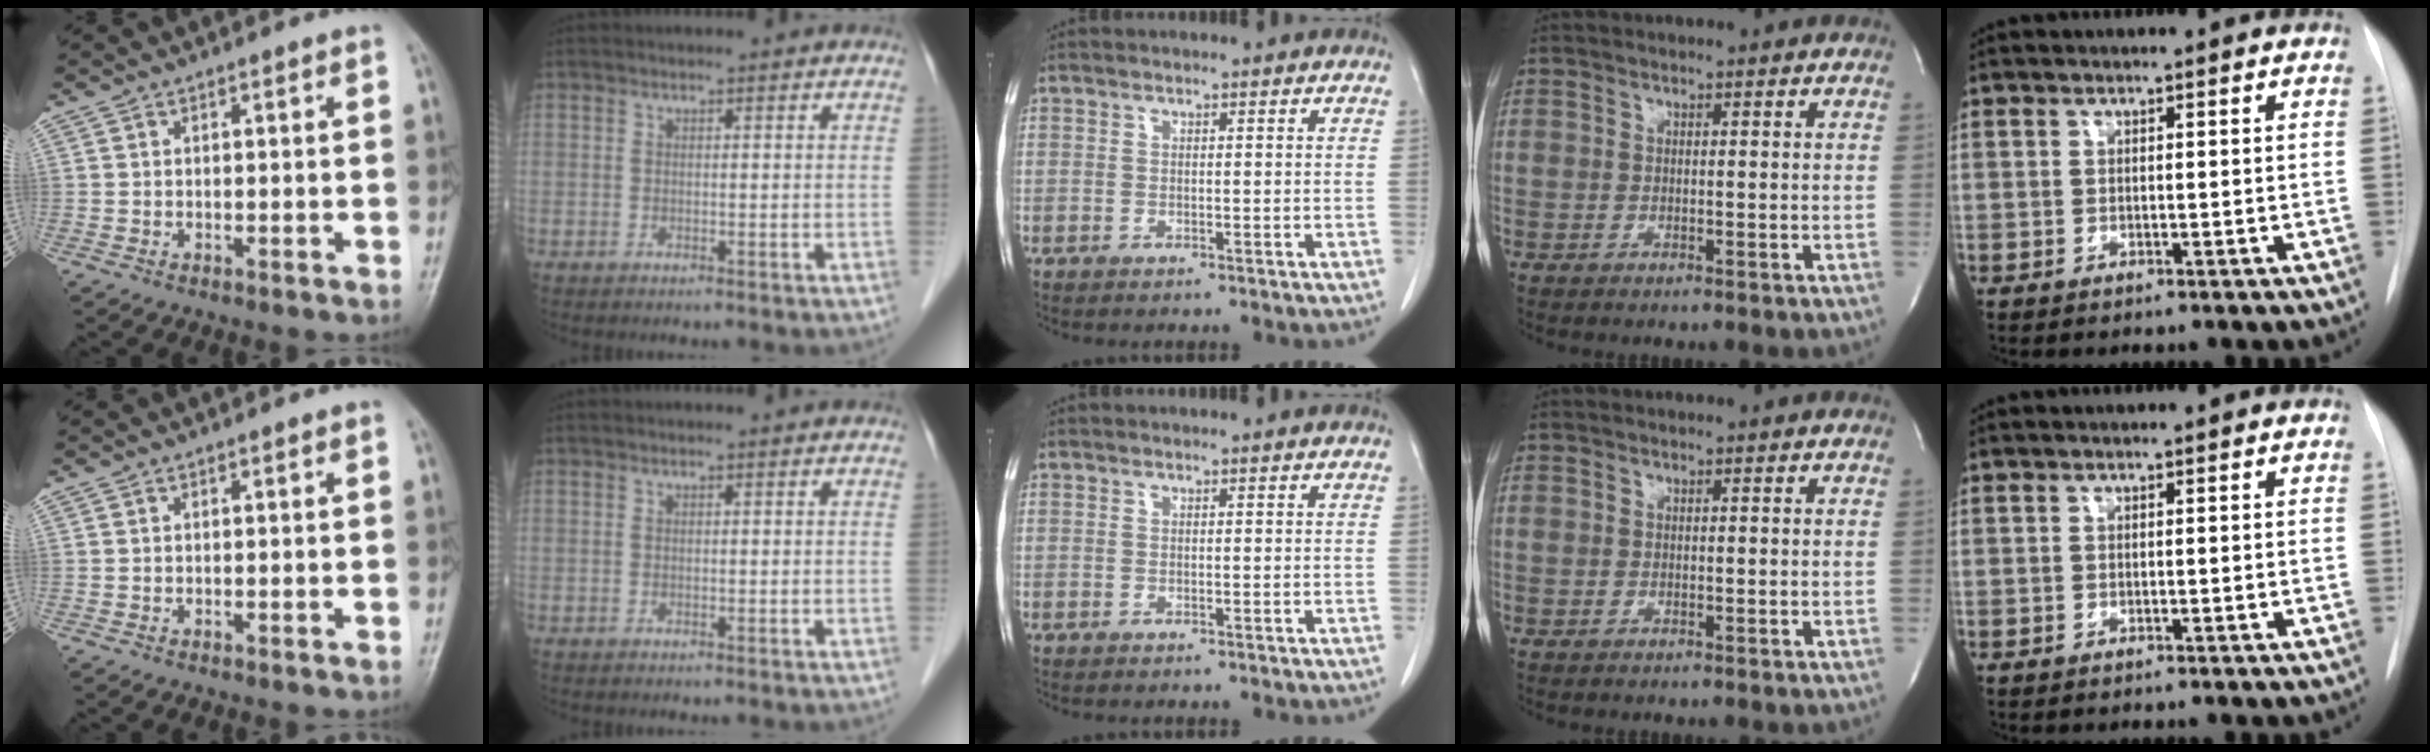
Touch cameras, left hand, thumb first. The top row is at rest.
{}